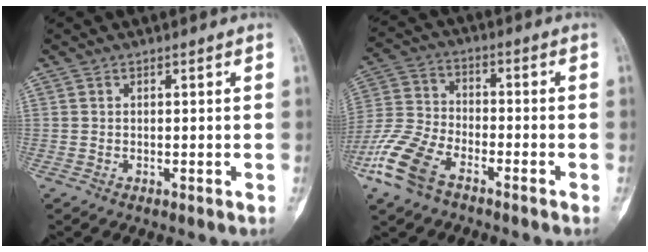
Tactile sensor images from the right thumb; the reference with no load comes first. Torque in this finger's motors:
{"motor_torque": [0.25, 0.23, 1.15, -0.41, 0.13]}